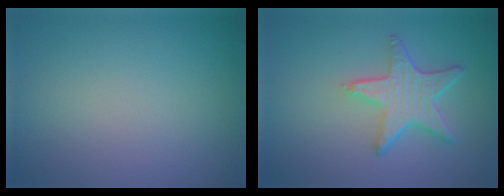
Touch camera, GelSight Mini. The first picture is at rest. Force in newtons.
{"total": 5.0, "press": 4.0, "slide": 3.0}